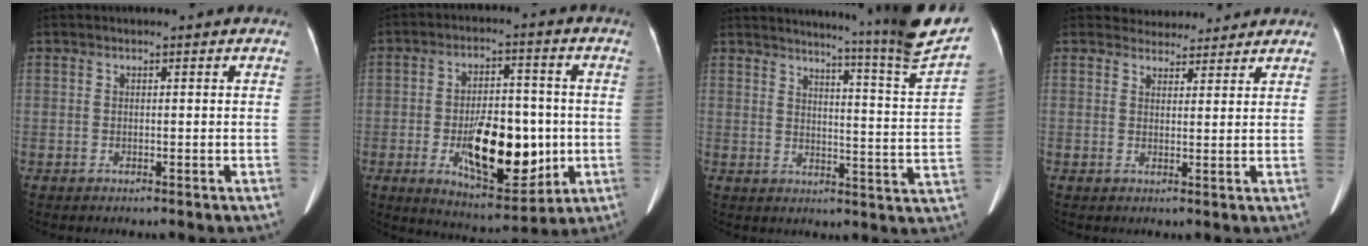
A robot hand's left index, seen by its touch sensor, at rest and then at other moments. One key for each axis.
{"total": 14.2, "fx": -2.9, "fy": 6.1, "fz": 12.5, "tx": -0.204, "ty": -0.006, "tz": -0.035}
{"total": 17.3, "fx": 15.2, "fy": -2.9, "fz": 7.6, "tx": -0.118, "ty": -0.086, "tz": 0.182}
{"total": 5.3, "fx": 5.0, "fy": 1.7, "fz": 0.1, "tx": 0.002, "ty": 0.013, "tz": 0.063}